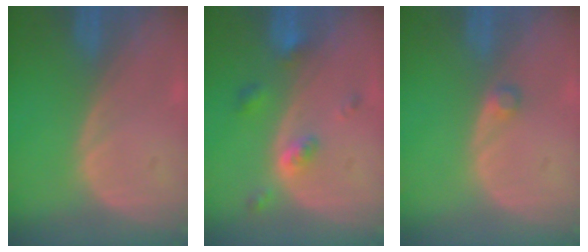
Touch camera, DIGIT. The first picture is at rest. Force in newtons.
{"total": 4.3, "press": 4.0, "slide": 1.6}
{"total": 1.2, "press": 1.2, "slide": 0.2}